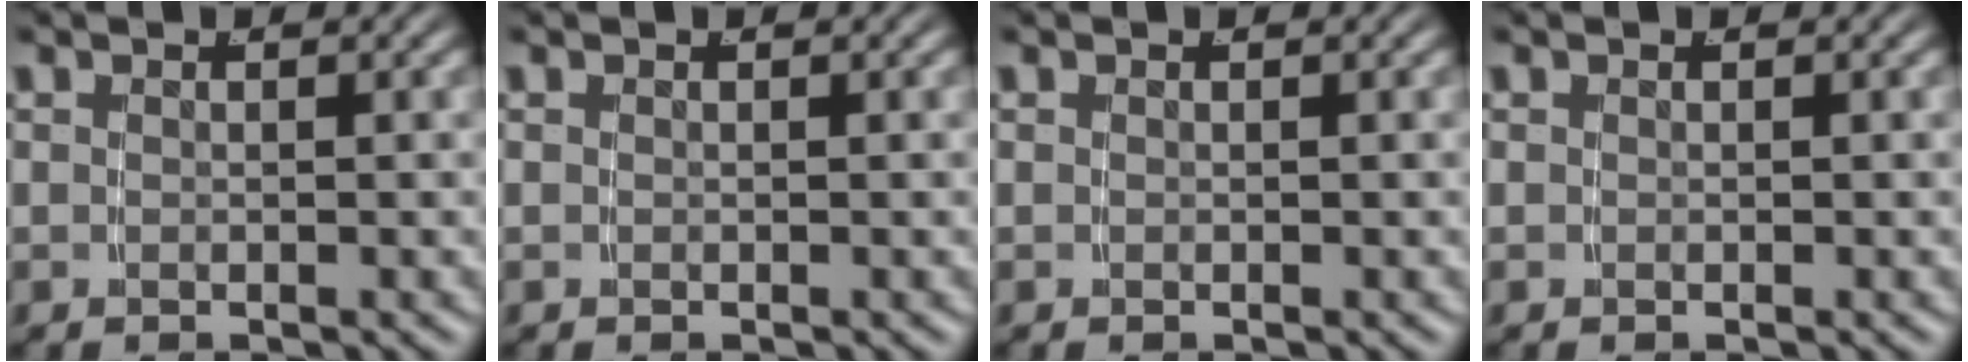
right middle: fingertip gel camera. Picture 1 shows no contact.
{"total": 0.0}
{"total": 0.0}
{"total": 0.0}